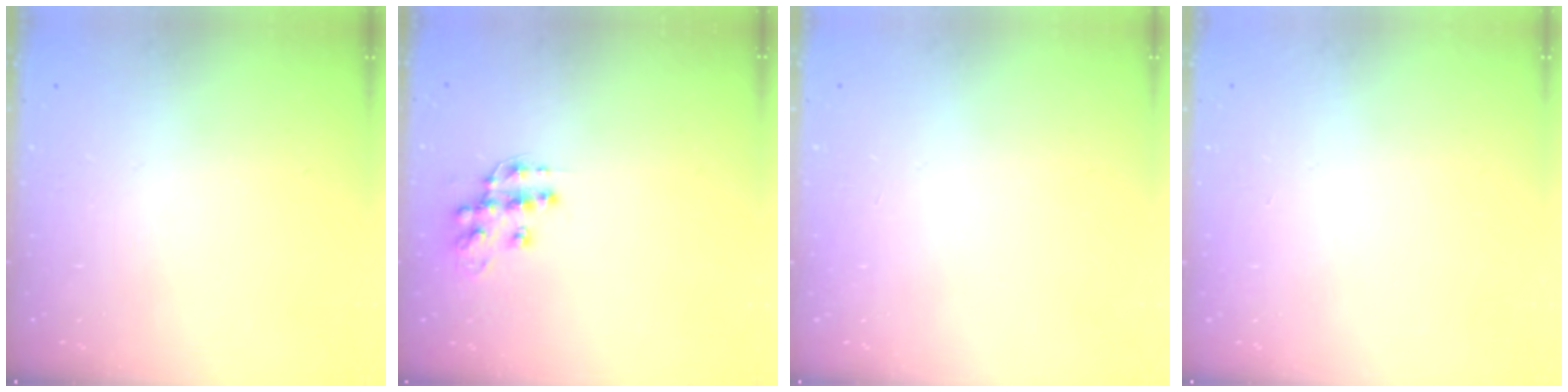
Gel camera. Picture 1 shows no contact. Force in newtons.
{"total": 10.6, "press": 10.6, "slide": 0.6}
{"total": 0.0}
{"total": 0.0}